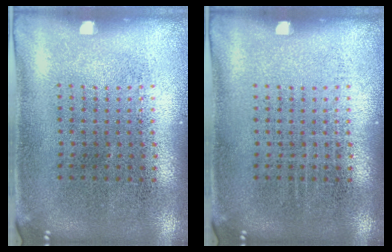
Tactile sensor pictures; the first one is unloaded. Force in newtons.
{"total": 0.0}